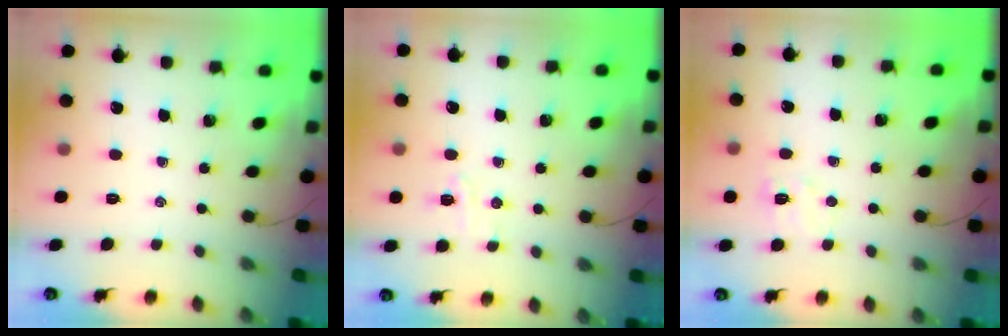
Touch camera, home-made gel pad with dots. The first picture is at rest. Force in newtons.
{"total": 4.3, "press": 4.1, "slide": 1.1}
{"total": 6.4, "press": 6.3, "slide": 1.3}